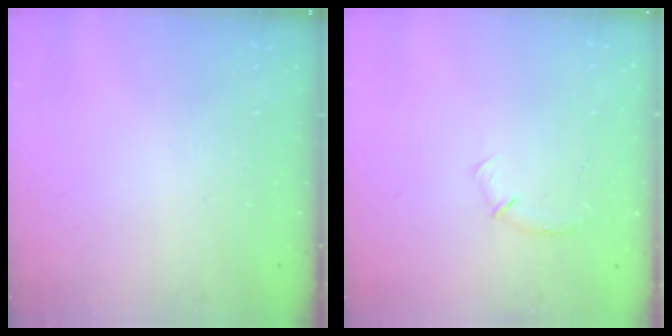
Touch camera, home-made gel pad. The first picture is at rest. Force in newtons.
{"total": 4.3, "press": 4.1, "slide": 1.1}